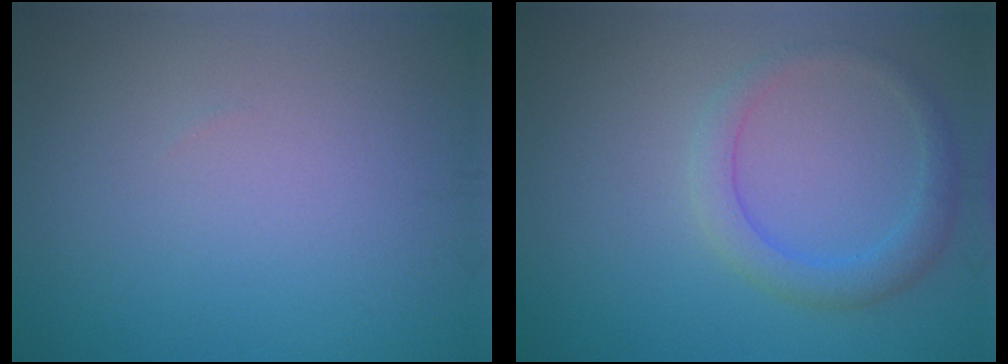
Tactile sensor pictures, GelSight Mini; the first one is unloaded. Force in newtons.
{"total": 2.6, "press": 2.6, "slide": 0.2}